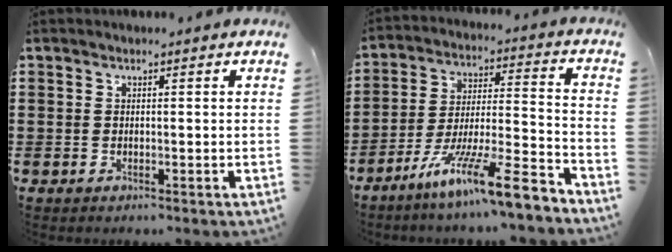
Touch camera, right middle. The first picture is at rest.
{"total": 12.8, "force": [-10.0, 0.8, 7.9], "torque": [-0.127, 0.021, -0.186]}